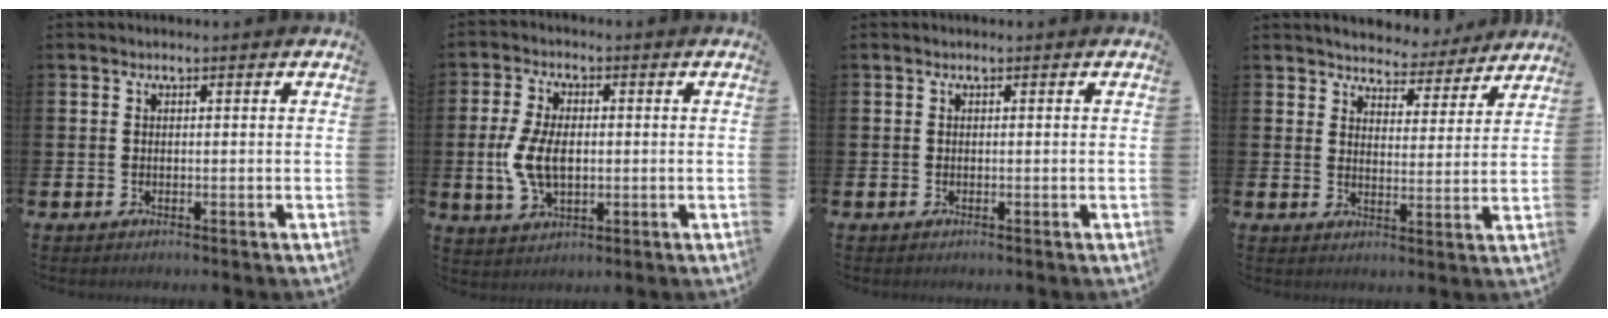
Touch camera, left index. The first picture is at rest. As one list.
[{"total": 7.1, "force": [-0.2, 4.2, 5.8], "torque": [-0.120, 0.005, -0.007]}, {"total": 0.0}, {"total": 5.1, "force": [4.9, 1.2, -0.3], "torque": [-0.005, -0.047, 0.082]}]